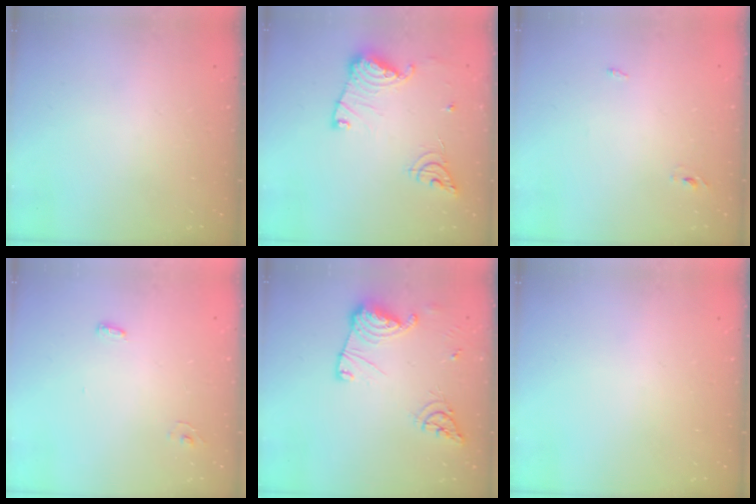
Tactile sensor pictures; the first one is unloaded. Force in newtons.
{"total": 15.6, "press": 15.5, "slide": 1.5}
{"total": 2.3, "press": 2.1, "slide": 1.0}
{"total": 4.4, "press": 3.9, "slide": 2.1}
{"total": 15.0, "press": 14.9, "slide": 1.5}
{"total": 0.0}